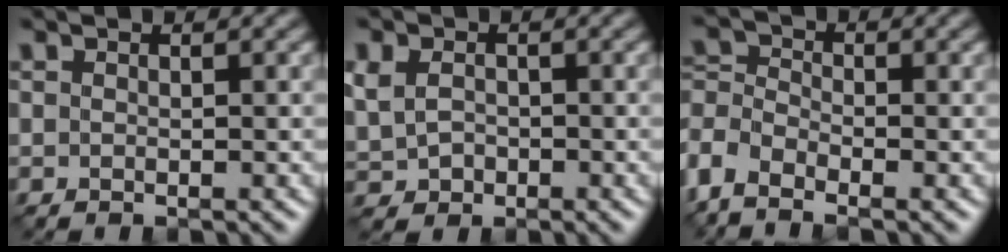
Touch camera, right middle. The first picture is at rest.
{"total": 3.0, "force": [-0.1, 2.5, 1.6], "torque": [-0.039, 0.004, 0.009]}
{"total": 4.3, "force": [-2.7, 2.1, 2.5], "torque": [-0.060, 0.008, -0.073]}